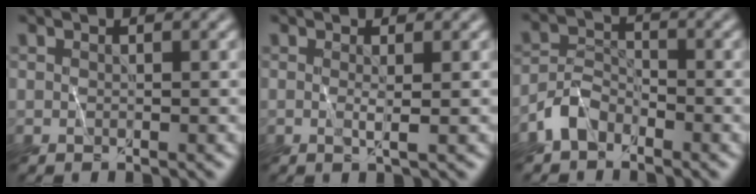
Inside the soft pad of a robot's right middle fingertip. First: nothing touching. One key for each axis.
{"total": 0.9, "fx": 0.2, "fy": 0.1, "fz": 0.9, "tx": -0.017, "ty": 0.000, "tz": 0.002}
{"total": 2.6, "fx": -2.0, "fy": 1.4, "fz": 0.8, "tx": -0.016, "ty": 0.013, "tz": -0.048}